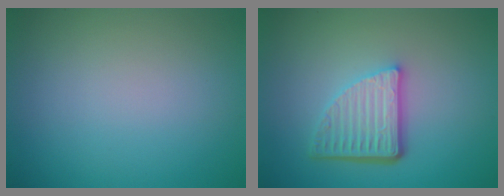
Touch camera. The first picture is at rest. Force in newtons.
{"total": 5.0, "press": 3.6, "slide": 3.6}